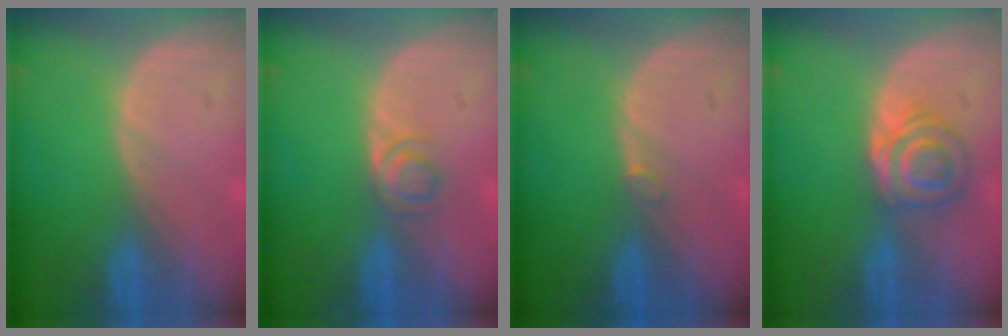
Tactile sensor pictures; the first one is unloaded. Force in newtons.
{"total": 2.7, "press": 2.7, "slide": 0.2}
{"total": 0.7, "press": 0.7, "slide": 0.2}
{"total": 5.5, "press": 5.3, "slide": 1.8}